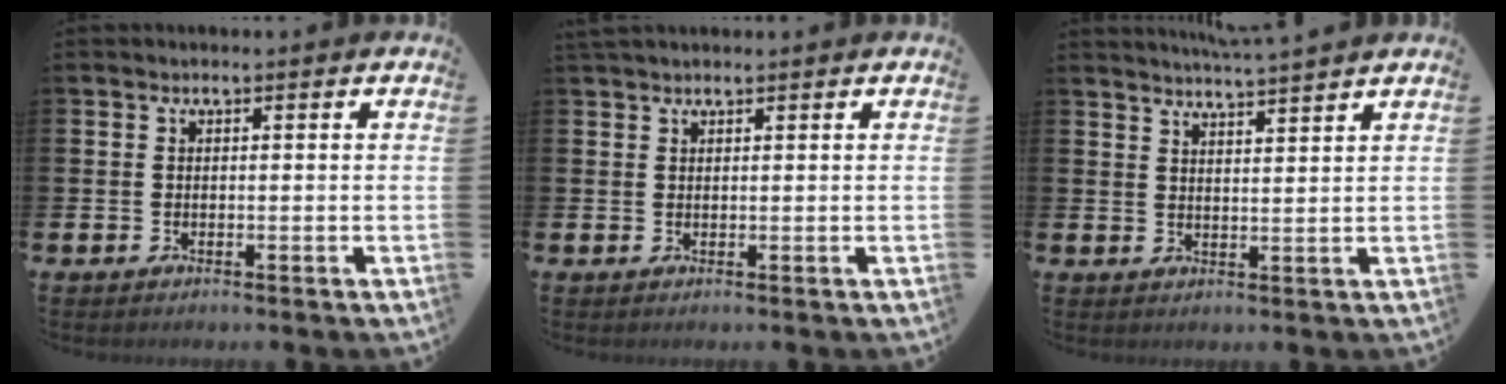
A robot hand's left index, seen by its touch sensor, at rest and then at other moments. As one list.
[{"total": 1.2, "force": [1.1, 0.2, 0.2], "torque": [0.004, -0.001, 0.019]}, {"total": 4.0, "force": [3.9, -0.9, 0.3], "torque": [-0.008, -0.025, 0.068]}]